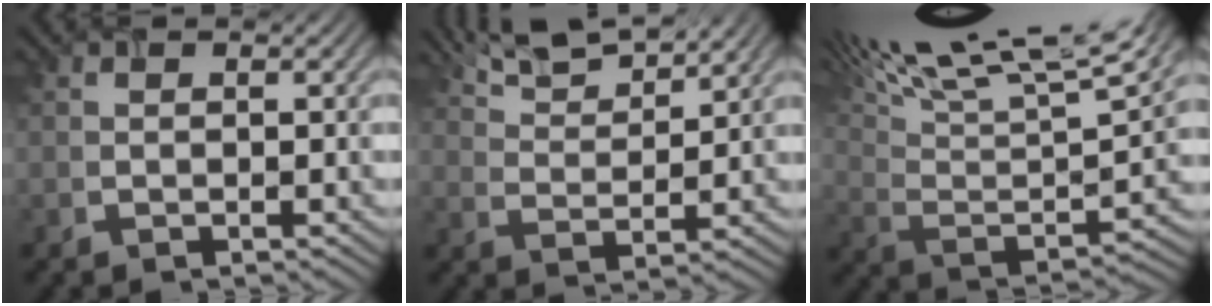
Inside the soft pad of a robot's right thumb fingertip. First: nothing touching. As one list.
[{"total": 6.8, "force": [5.5, 1.4, 3.6], "torque": [-0.084, 0.018, 0.112]}, {"total": 17.3, "force": [12.2, 4.1, 11.5], "torque": [-0.243, 0.031, 0.180]}]